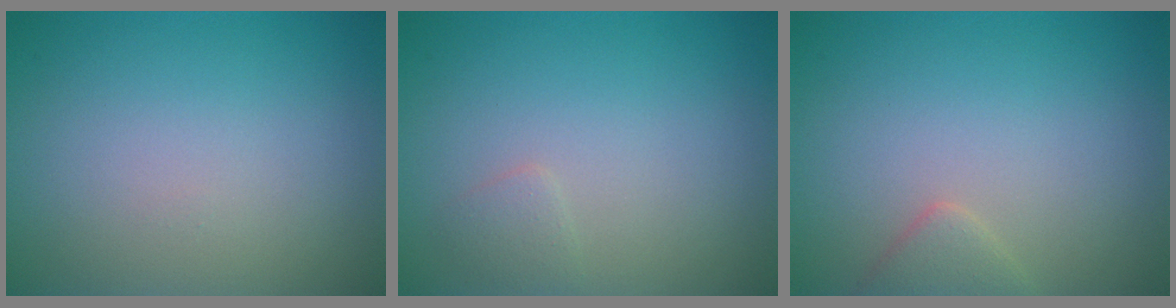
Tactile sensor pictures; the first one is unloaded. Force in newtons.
{"total": 0.9, "press": 0.9, "slide": 0.1}
{"total": 1.6, "press": 1.6, "slide": 0.1}